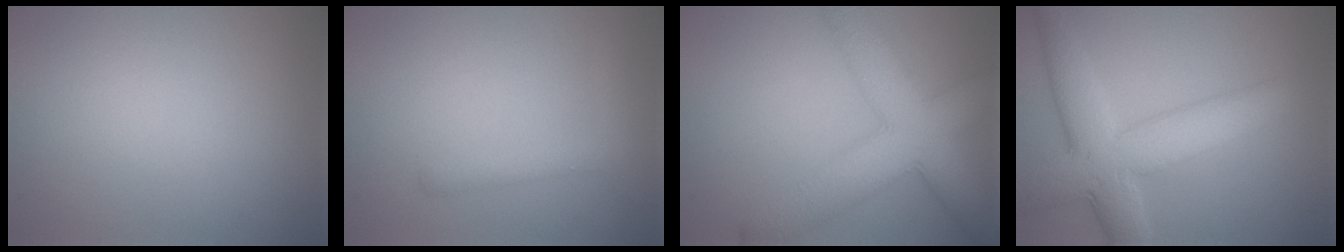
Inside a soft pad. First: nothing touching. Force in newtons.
{"total": 1.7, "press": 1.7, "slide": 0.1}
{"total": 9.2, "press": 9.2, "slide": 0.3}
{"total": 7.4, "press": 7.4, "slide": 0.3}